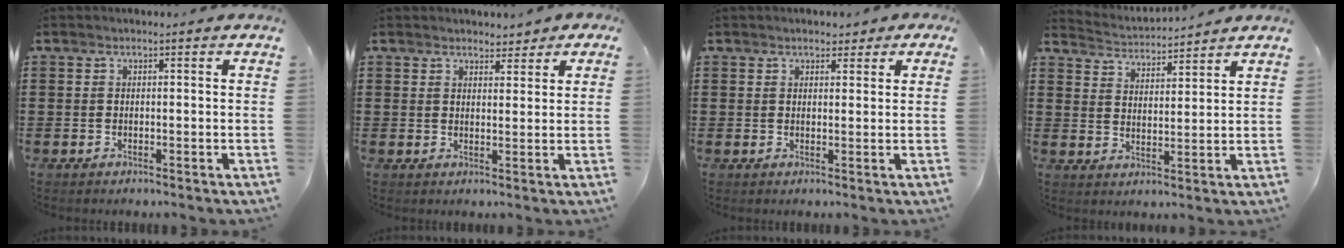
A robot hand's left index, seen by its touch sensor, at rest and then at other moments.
{"total": 2.9, "force": [2.5, 1.2, 0.7], "torque": [-0.013, 0.003, 0.046]}
{"total": 2.1, "force": [1.8, 1.0, 0.7], "torque": [-0.011, 0.004, 0.030]}
{"total": 3.1, "force": [3.0, 0.0, -0.5], "torque": [-0.008, -0.020, 0.051]}